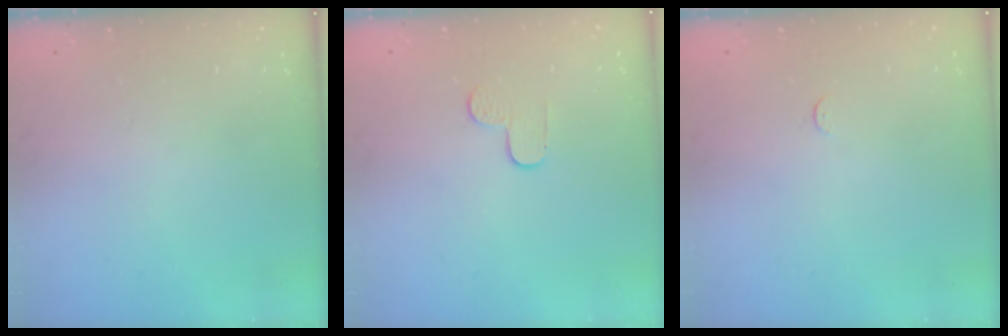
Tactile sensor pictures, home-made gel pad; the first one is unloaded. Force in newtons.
{"total": 4.6, "press": 4.6, "slide": 0.5}
{"total": 2.3, "press": 2.3, "slide": 0.3}